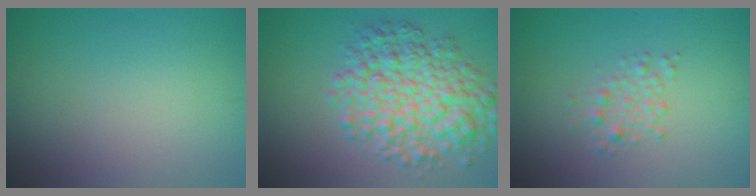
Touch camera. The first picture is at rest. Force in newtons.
{"total": 7.4, "press": 7.4, "slide": 0.2}
{"total": 1.8, "press": 1.8, "slide": 0.0}